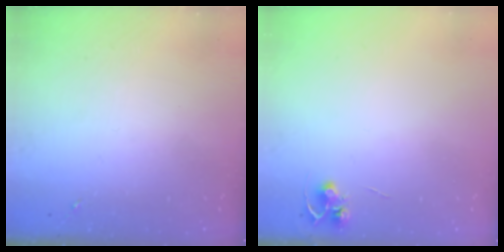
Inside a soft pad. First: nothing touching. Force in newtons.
{"total": 5.7, "press": 5.6, "slide": 0.4}